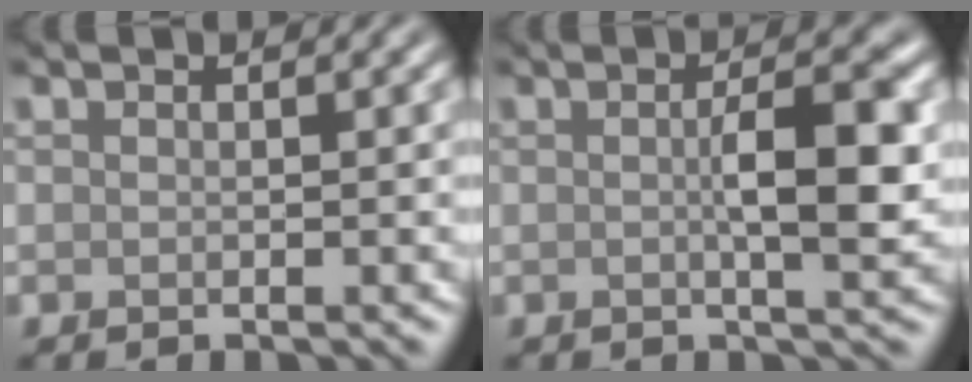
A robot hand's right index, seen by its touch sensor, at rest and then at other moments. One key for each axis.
{"total": 4.4, "fx": 0.1, "fy": 0.8, "fz": 4.3, "tx": -0.067, "ty": 0.003, "tz": 0.002}